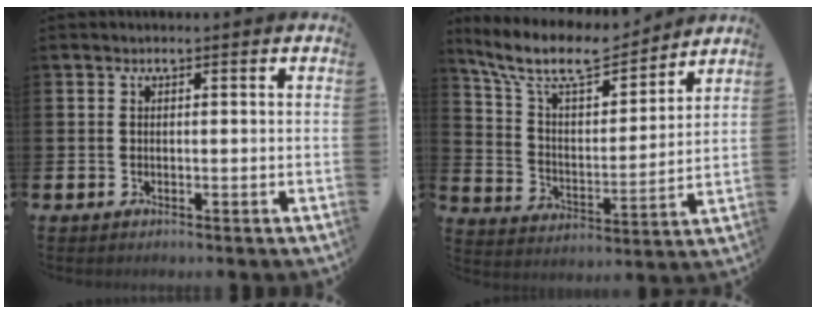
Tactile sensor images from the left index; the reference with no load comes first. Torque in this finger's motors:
{"motor_torque": [0.23, -0.28, 0.14, 0.17]}